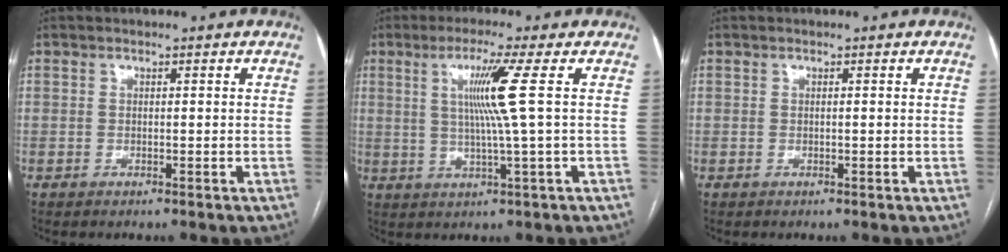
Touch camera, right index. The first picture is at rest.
{"total": 7.3, "force": [1.6, -2.2, 6.8], "torque": [-0.131, -0.003, 0.037]}
{"total": 0.0}